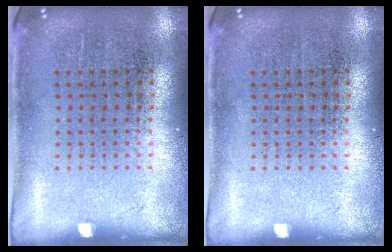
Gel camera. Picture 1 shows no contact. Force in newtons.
{"total": 0.0}